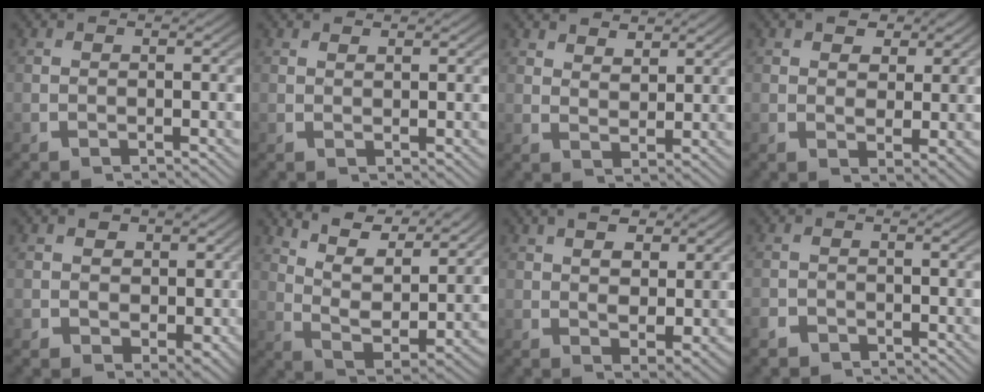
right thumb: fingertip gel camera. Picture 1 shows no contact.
{"total": 1.0, "force": [1.0, -0.1, 0.1], "torque": [-0.002, -0.003, 0.024]}
{"total": 2.8, "force": [2.7, 0.6, 0.7], "torque": [-0.010, -0.007, 0.055]}
{"total": 4.3, "force": [1.8, 3.0, 2.5], "torque": [-0.041, -0.023, 0.038]}
{"total": 6.7, "force": [1.0, 5.5, 3.7], "torque": [-0.060, -0.031, 0.026]}
{"total": 9.1, "force": [4.4, 4.3, 6.7], "torque": [-0.127, -0.018, 0.078]}
{"total": 5.0, "force": [1.9, 3.0, 3.5], "torque": [-0.049, -0.014, 0.037]}
{"total": 1.8, "force": [-1.5, 1.0, 0.1], "torque": [-0.003, -0.011, -0.026]}